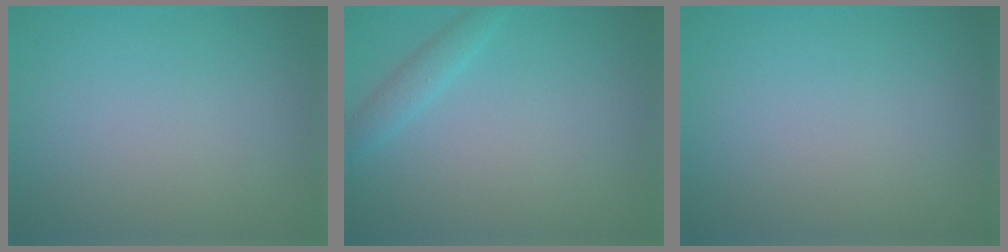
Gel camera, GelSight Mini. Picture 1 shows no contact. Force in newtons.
{"total": 1.5, "press": 1.5, "slide": 0.1}
{"total": 0.0}